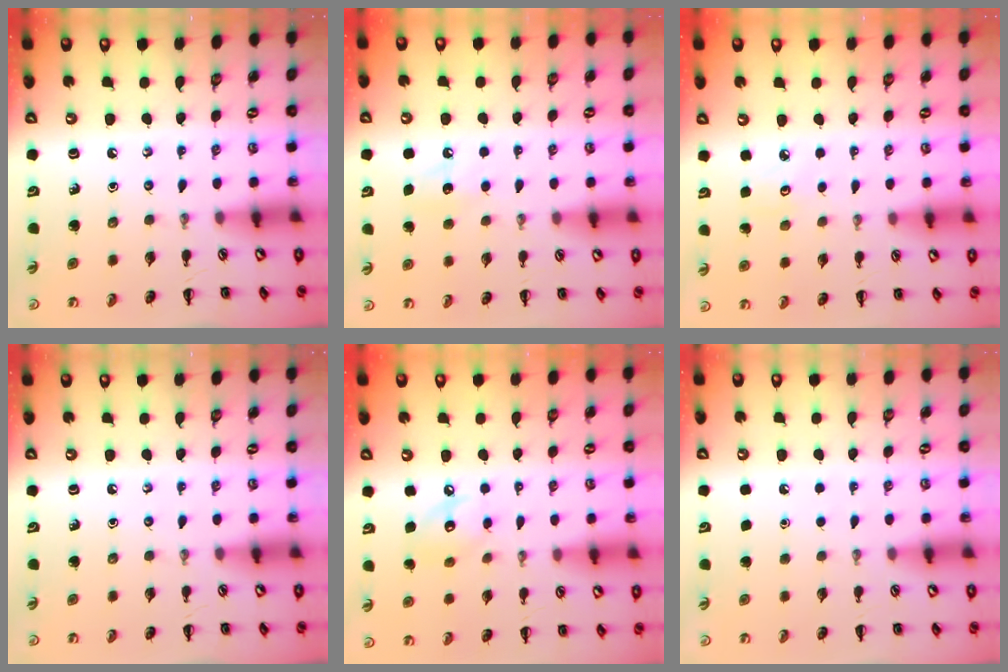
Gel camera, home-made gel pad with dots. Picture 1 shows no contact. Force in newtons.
{"total": 6.6, "press": 6.4, "slide": 1.6}
{"total": 2.7, "press": 2.6, "slide": 0.7}
{"total": 0.0}
{"total": 7.3, "press": 7.3, "slide": 0.9}
{"total": 1.6, "press": 1.6, "slide": 0.1}